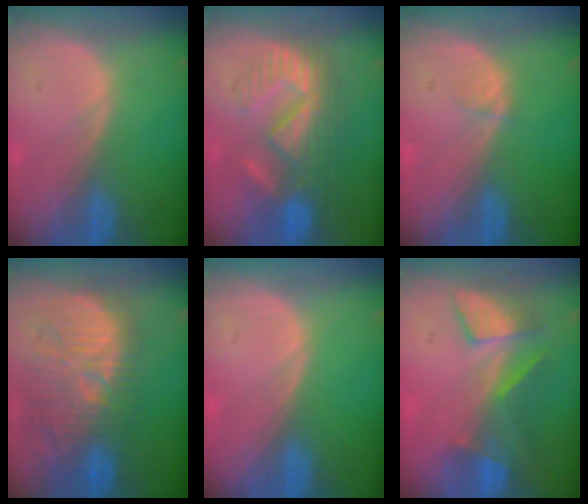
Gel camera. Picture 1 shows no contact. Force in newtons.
{"total": 9.0, "press": 8.8, "slide": 1.9}
{"total": 0.8, "press": 0.8, "slide": 0.1}
{"total": 12.3, "press": 11.7, "slide": 3.8}
{"total": 0.0}
{"total": 7.3, "press": 6.9, "slide": 2.5}